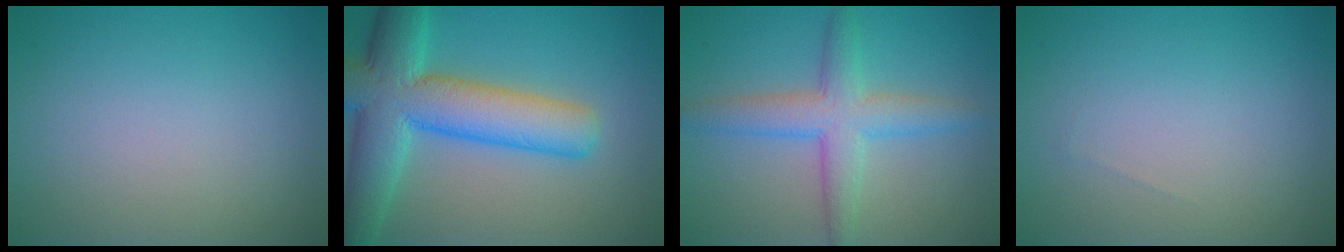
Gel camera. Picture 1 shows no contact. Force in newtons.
{"total": 10.1, "press": 10.1, "slide": 0.5}
{"total": 4.8, "press": 4.8, "slide": 0.1}
{"total": 0.0}